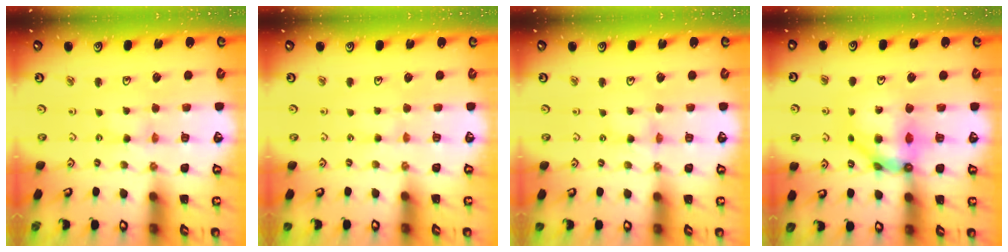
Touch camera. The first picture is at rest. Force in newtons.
{"total": 1.0, "press": 1.0, "slide": 0.2}
{"total": 1.5, "press": 1.4, "slide": 0.3}
{"total": 11.1, "press": 11.0, "slide": 1.1}